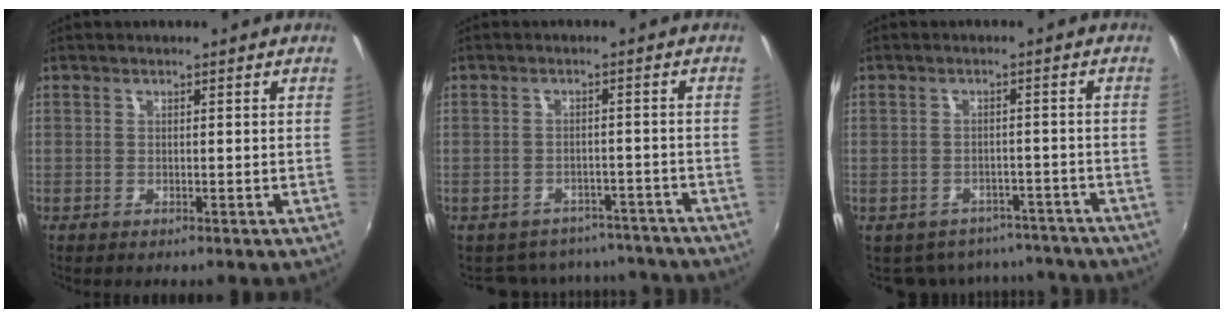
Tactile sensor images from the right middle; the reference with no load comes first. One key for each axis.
{"total": 12.1, "fx": -10.4, "fy": 5.5, "fz": 2.6, "tx": -0.064, "ty": 0.014, "tz": -0.127}
{"total": 10.6, "fx": -8.8, "fy": 5.3, "fz": 2.3, "tx": -0.055, "ty": 0.006, "tz": -0.102}